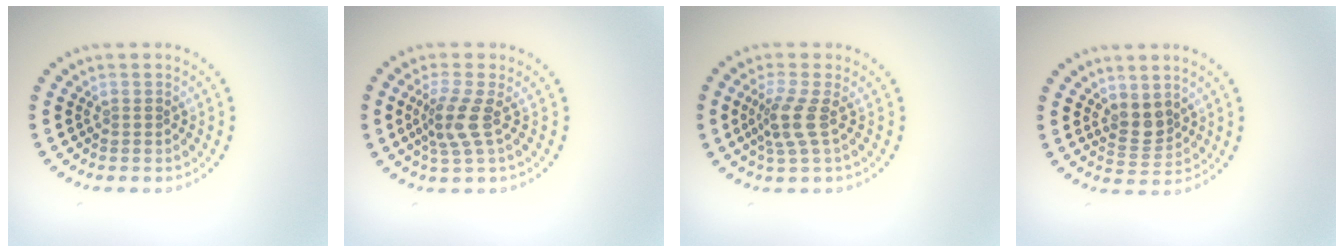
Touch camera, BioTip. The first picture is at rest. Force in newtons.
{"total": 2.9, "press": 2.2, "slide": 1.9}
{"total": 2.8, "press": 2.1, "slide": 1.8}
{"total": 2.2, "press": 1.8, "slide": 1.2}